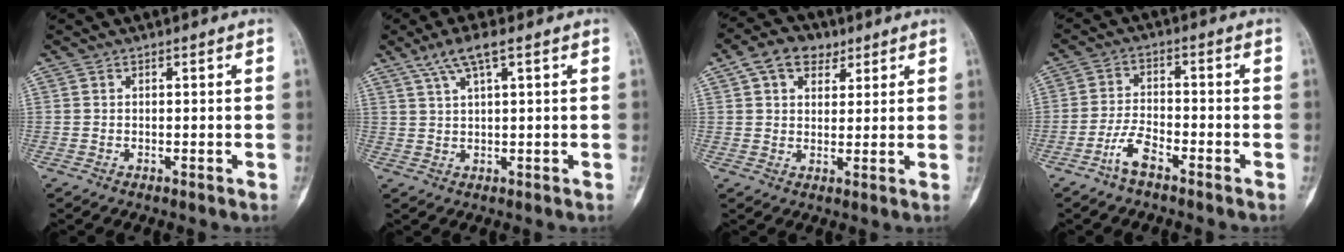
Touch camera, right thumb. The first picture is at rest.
{"total": 5.5, "force": [3.0, 0.8, 4.5], "torque": [-0.097, 0.007, 0.064]}
{"total": 7.9, "force": [3.9, 5.4, 4.3], "torque": [-0.042, 0.001, 0.064]}
{"total": 5.0, "force": [-3.4, 1.8, 3.2], "torque": [-0.065, 0.025, -0.068]}